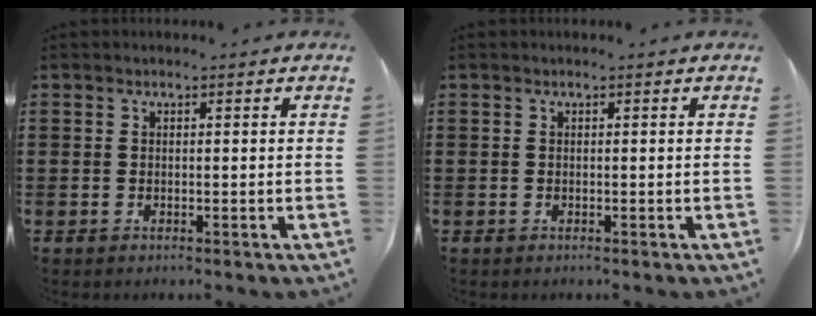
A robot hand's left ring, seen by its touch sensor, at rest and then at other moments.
{"total": 0.0}